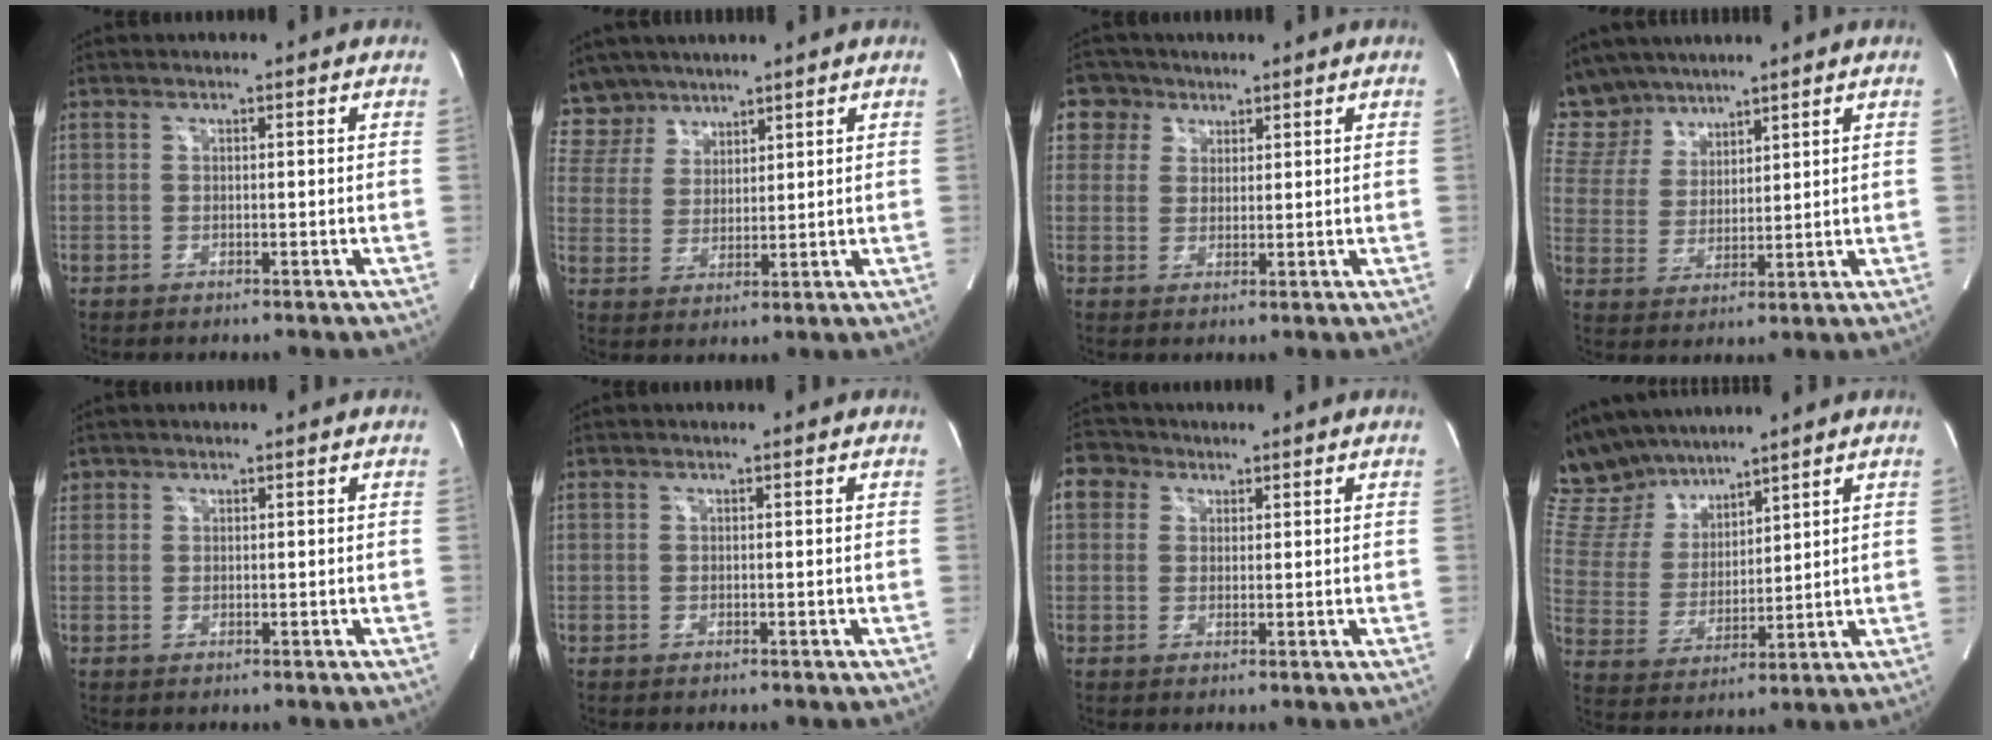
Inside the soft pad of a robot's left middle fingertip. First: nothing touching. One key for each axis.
{"total": 7.1, "fx": 6.1, "fy": 3.7, "fz": 0.0, "tx": -0.006, "ty": 0.010, "tz": 0.132}
{"total": 5.0, "fx": 2.6, "fy": 4.2, "fz": 0.1, "tx": 0.003, "ty": 0.012, "tz": 0.050}
{"total": 9.8, "fx": 8.6, "fy": 4.5, "fz": 1.5, "tx": -0.046, "ty": 0.022, "tz": 0.182}
{"total": 1.1, "fx": 0.7, "fy": 0.8, "fz": 0.0, "tx": 0.008, "ty": 0.009, "tz": 0.011}
{"total": 0.0}
{"total": 4.3, "fx": 1.8, "fy": 3.7, "fz": 0.9, "tx": -0.024, "ty": 0.019, "tz": 0.034}
{"total": 12.4, "fx": 11.1, "fy": 4.6, "fz": 3.2, "tx": -0.079, "ty": 0.024, "tz": 0.223}